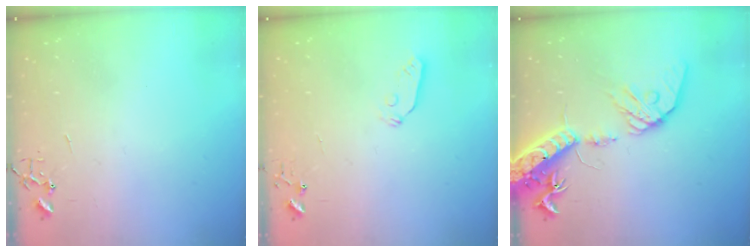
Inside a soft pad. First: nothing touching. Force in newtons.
{"total": 4.3, "press": 4.3, "slide": 0.3}
{"total": 18.0, "press": 17.7, "slide": 3.3}